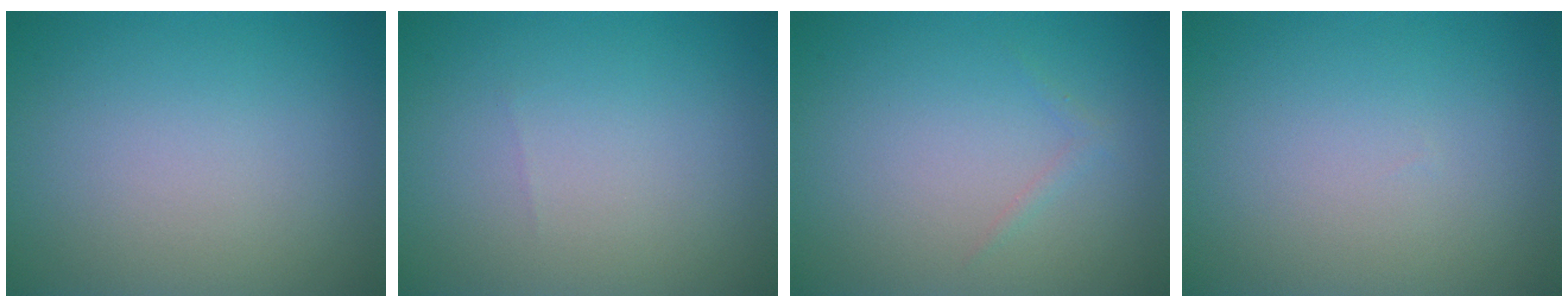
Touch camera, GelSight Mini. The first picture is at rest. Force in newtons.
{"total": 0.0}
{"total": 0.6, "press": 0.6, "slide": 0.0}
{"total": 0.0}